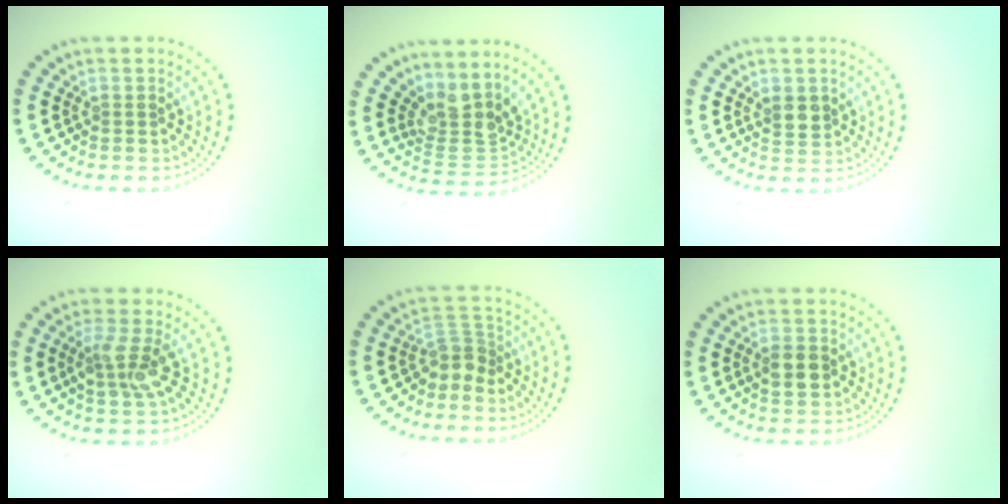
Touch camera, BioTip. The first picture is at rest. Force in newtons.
{"total": 3.8, "press": 2.7, "slide": 2.6}
{"total": 1.8, "press": 1.6, "slide": 0.6}
{"total": 2.9, "press": 2.7, "slide": 1.0}
{"total": 2.5, "press": 1.9, "slide": 1.6}
{"total": 2.9, "press": 2.9, "slide": 0.1}